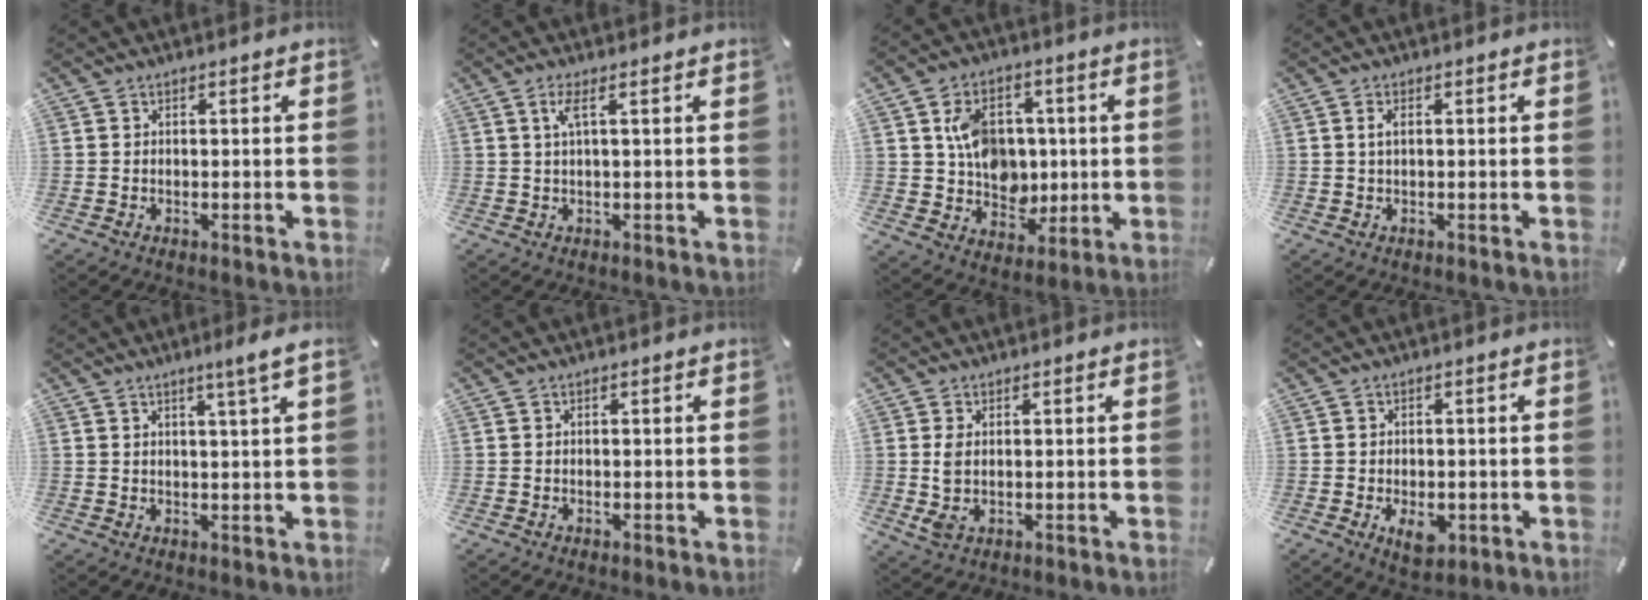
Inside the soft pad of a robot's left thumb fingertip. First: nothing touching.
{"total": 3.4, "force": [0.9, 0.2, 3.2], "torque": [-0.066, 0.000, 0.014]}
{"total": 11.8, "force": [1.7, 10.3, 5.4], "torque": [-0.084, 0.009, 0.046]}
{"total": 1.8, "force": [0.4, 0.8, 1.5], "torque": [-0.032, 0.004, 0.006]}
{"total": 4.8, "force": [2.8, -0.1, 3.9], "torque": [-0.070, -0.007, 0.045]}
{"total": 0.0}
{"total": 4.6, "force": [0.5, 2.8, 3.6], "torque": [-0.081, -0.005, 0.005]}
{"total": 5.4, "force": [-1.6, 3.5, 3.8], "torque": [-0.062, -0.005, -0.031]}